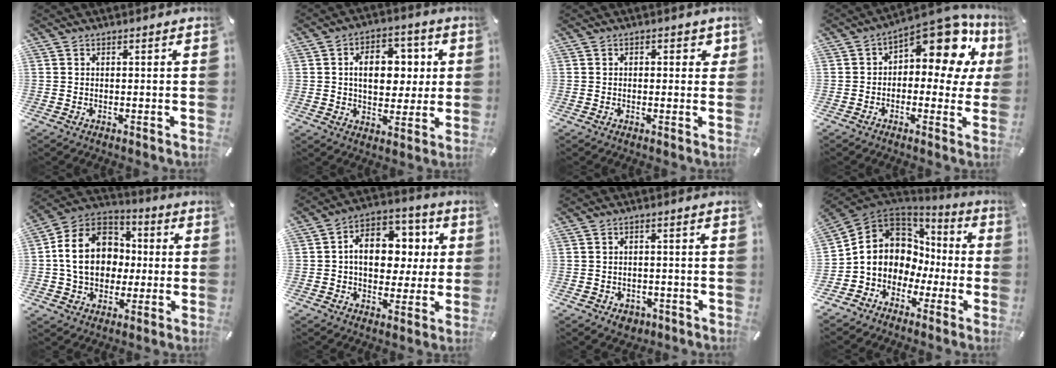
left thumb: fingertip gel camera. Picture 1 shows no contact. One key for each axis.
{"total": 12.1, "fx": 2.0, "fy": 8.5, "fz": 8.3, "tx": -0.108, "ty": 0.000, "tz": 0.032}
{"total": 1.9, "fx": 0.1, "fy": 1.3, "fz": 1.3, "tx": -0.011, "ty": 0.002, "tz": -0.003}
{"total": 14.3, "fx": 7.7, "fy": 6.5, "fz": 10.1, "tx": -0.145, "ty": -0.060, "tz": 0.132}
{"total": 16.9, "fx": -0.4, "fy": 14.1, "fz": 9.3, "tx": -0.194, "ty": 0.024, "tz": -0.006}
{"total": 12.6, "fx": 0.6, "fy": 9.5, "fz": 8.2, "tx": -0.131, "ty": 0.000, "tz": 0.015}
{"total": 3.3, "fx": -1.4, "fy": 2.7, "fz": 1.3, "tx": -0.013, "ty": 0.002, "tz": -0.026}
{"total": 10.6, "fx": -0.5, "fy": 10.1, "fz": 3.4, "tx": -0.098, "ty": -0.016, "tz": -0.006}